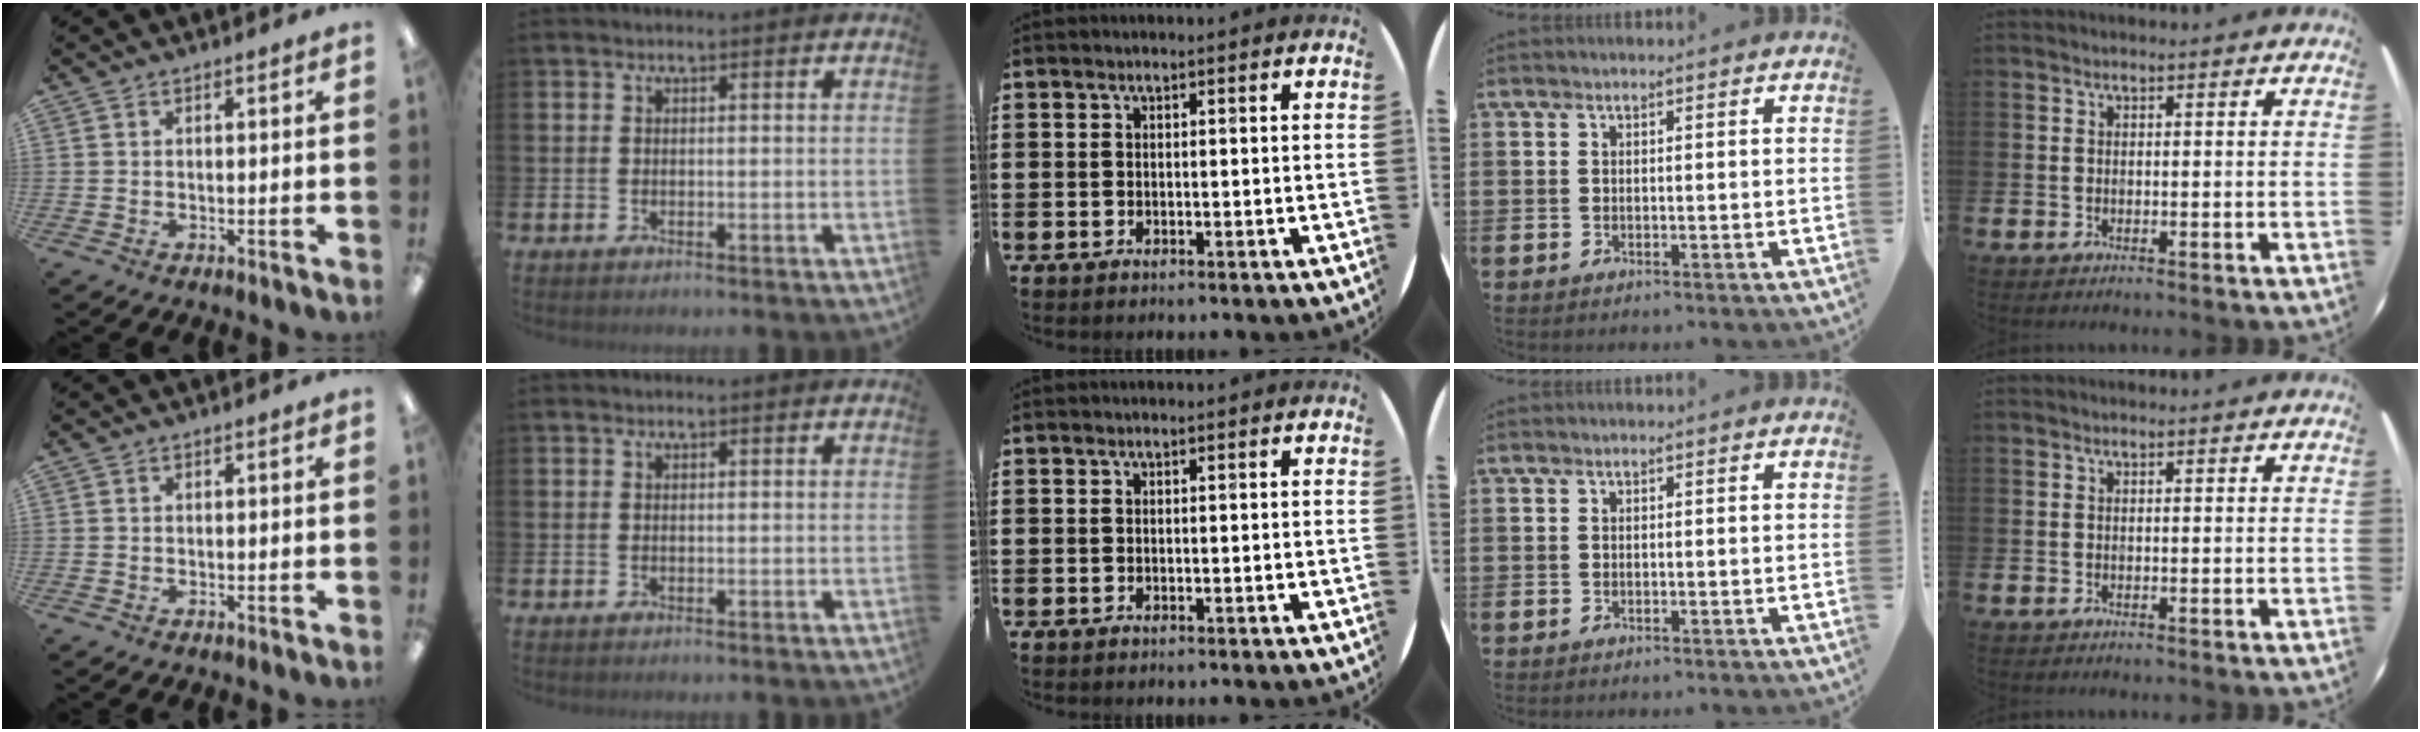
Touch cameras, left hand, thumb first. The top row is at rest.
{}